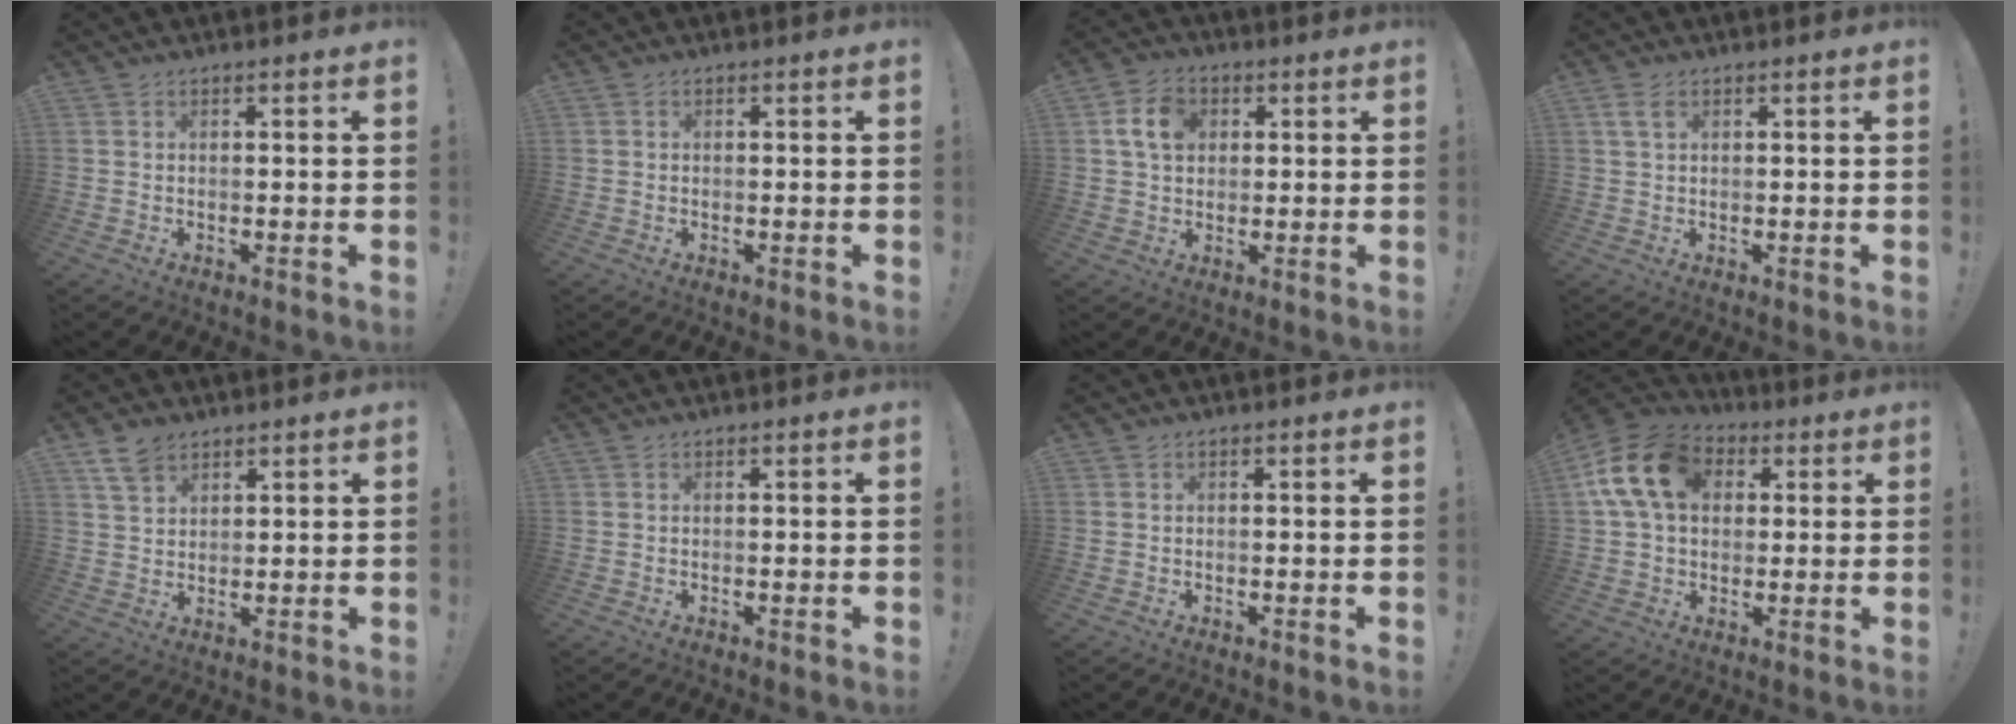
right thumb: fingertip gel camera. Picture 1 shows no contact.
{"total": 0.0}
{"total": 8.6, "force": [2.3, 6.4, 5.2], "torque": [-0.086, 0.015, 0.046]}
{"total": 3.3, "force": [1.5, 1.5, 2.5], "torque": [-0.048, 0.002, 0.028]}
{"total": 6.6, "force": [4.5, 3.7, 3.0], "torque": [-0.063, -0.011, 0.088]}
{"total": 0.0}
{"total": 0.0}
{"total": 16.3, "force": [4.4, 12.0, 10.2], "torque": [-0.178, 0.007, 0.087]}